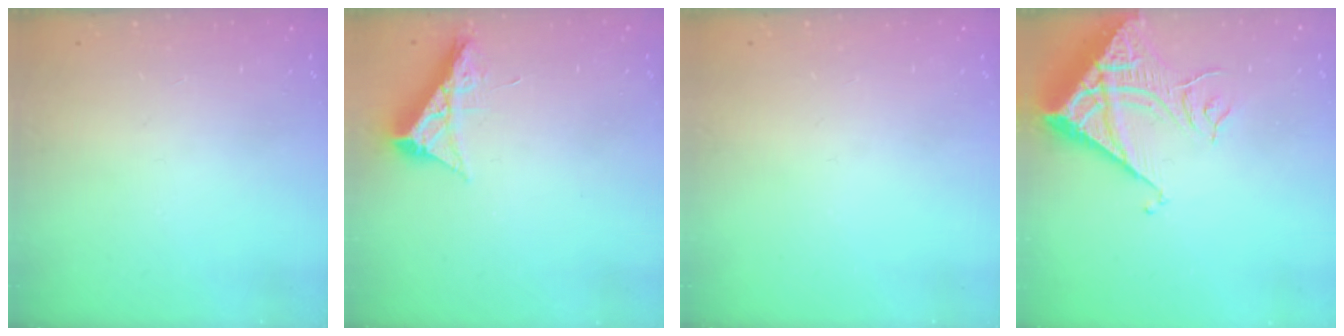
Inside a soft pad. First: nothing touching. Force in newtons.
{"total": 8.4, "press": 8.4, "slide": 0.4}
{"total": 0.0}
{"total": 11.6, "press": 11.5, "slide": 1.4}